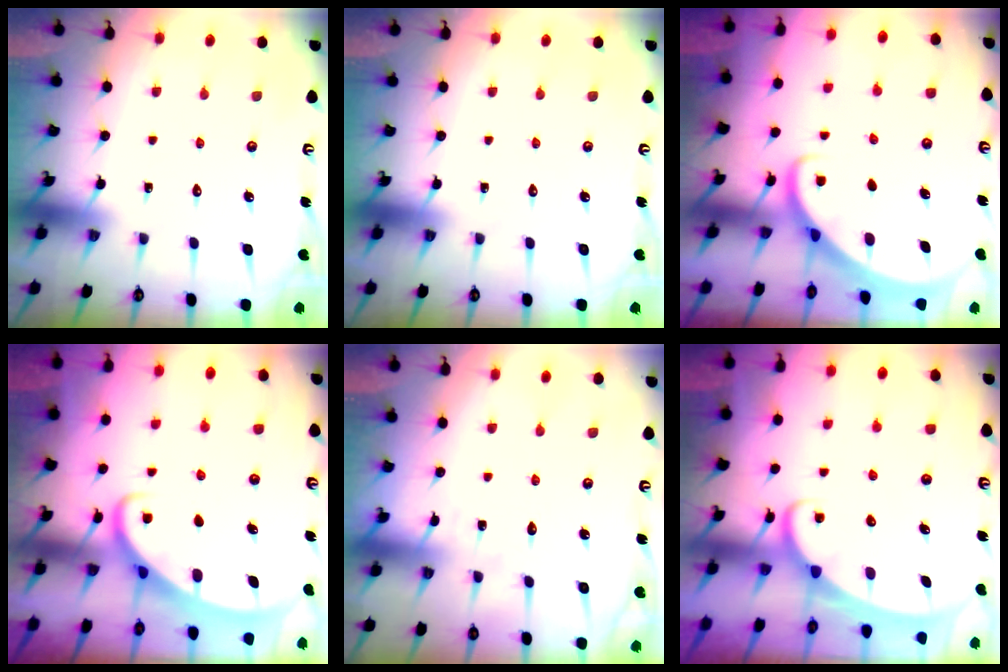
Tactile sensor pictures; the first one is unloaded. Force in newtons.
{"total": 0.0}
{"total": 2.7, "press": 2.7, "slide": 0.2}
{"total": 2.6, "press": 2.6, "slide": 0.4}
{"total": 3.3, "press": 3.3, "slide": 0.1}
{"total": 2.4, "press": 2.4, "slide": 0.3}